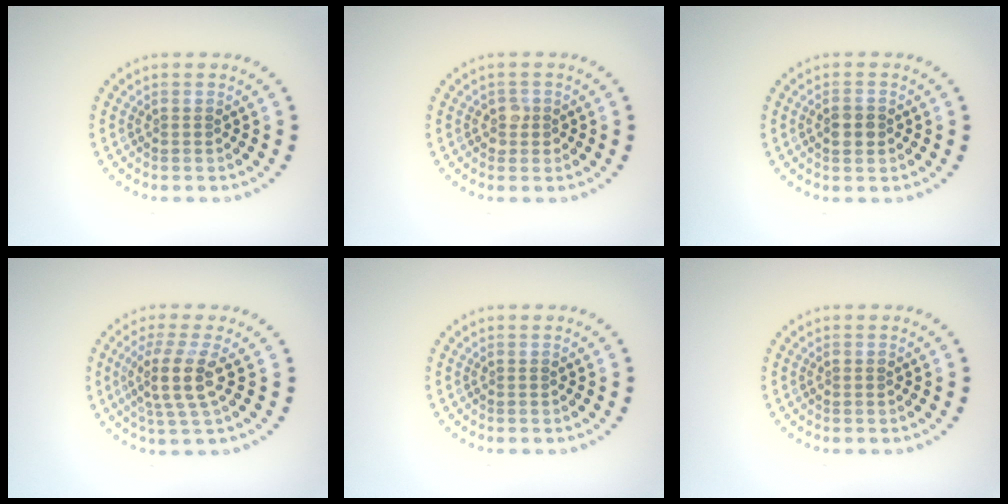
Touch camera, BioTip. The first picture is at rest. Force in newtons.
{"total": 1.4, "press": 1.3, "slide": 0.6}
{"total": 1.8, "press": 1.7, "slide": 0.3}
{"total": 3.6, "press": 2.9, "slide": 2.2}
{"total": 0.0}
{"total": 0.6, "press": 0.6, "slide": 0.1}